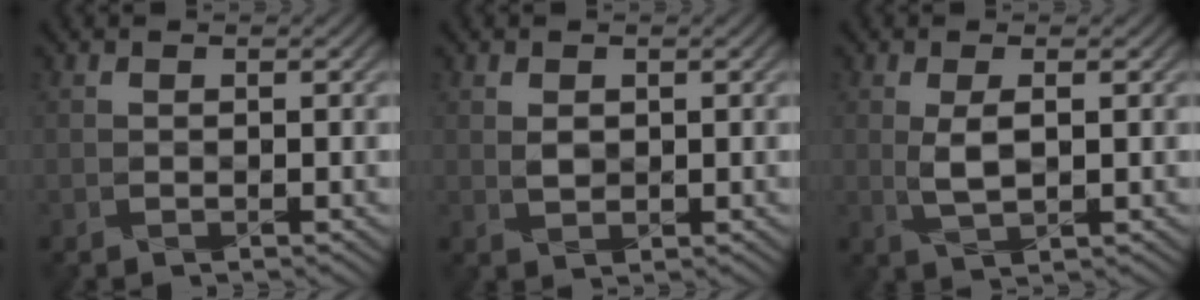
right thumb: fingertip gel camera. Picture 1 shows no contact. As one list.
[{"total": 1.4, "force": [0.6, 1.0, 0.7], "torque": [-0.016, -0.005, 0.018]}, {"total": 2.8, "force": [0.4, 1.0, 2.5], "torque": [-0.053, -0.005, 0.012]}]